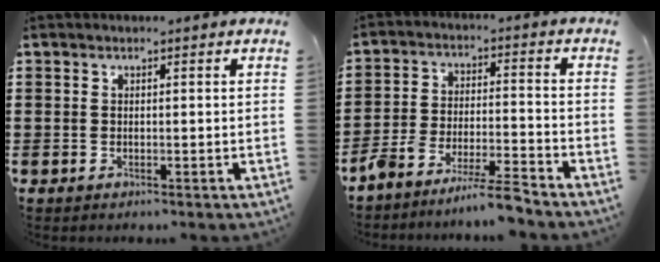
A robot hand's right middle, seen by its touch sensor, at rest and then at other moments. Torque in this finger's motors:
{"motor_torque": [0.94, -1.20, 0.17, 0.10]}